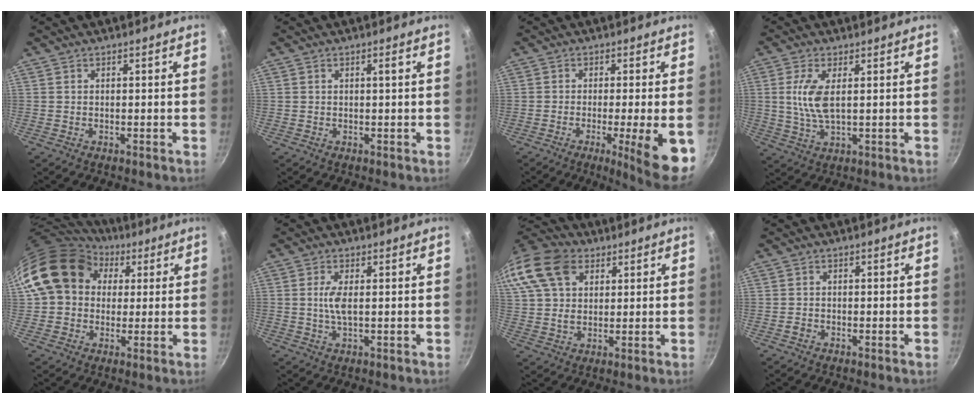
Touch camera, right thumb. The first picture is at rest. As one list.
[{"total": 0.8, "force": [0.2, 0.0, 0.8], "torque": [-0.013, 0.001, 0.005]}, {"total": 10.4, "force": [-3.1, 1.0, 9.9], "torque": [-0.137, 0.001, -0.041]}, {"total": 6.8, "force": [1.1, 2.5, 6.2], "torque": [-0.133, -0.004, 0.025]}, {"total": 16.1, "force": [5.3, 12.9, 8.0], "torque": [-0.118, 0.019, 0.084]}, {"total": 3.7, "force": [0.3, 1.1, 3.5], "torque": [-0.080, 0.000, 0.006]}, {"total": 20.6, "force": [8.8, 14.2, 12.0], "torque": [-0.274, 0.028, 0.159]}, {"total": 0.9, "force": [-0.5, 0.6, 0.4], "torque": [-0.012, 0.003, -0.013]}]